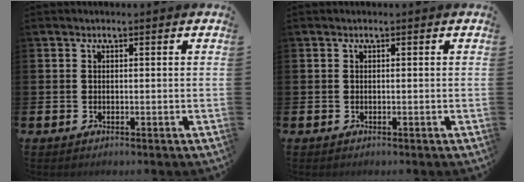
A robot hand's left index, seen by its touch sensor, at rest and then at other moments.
{"total": 0.0}